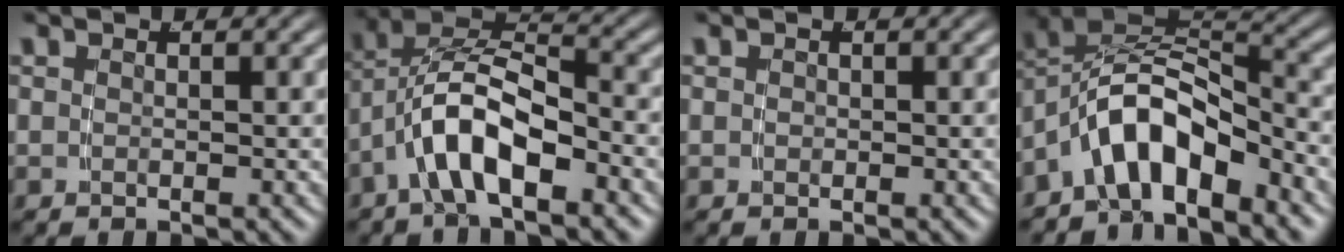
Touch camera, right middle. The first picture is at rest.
{"total": 7.7, "force": [-0.6, 5.2, 5.6], "torque": [-0.118, -0.013, -0.014]}
{"total": 0.0}
{"total": 9.8, "force": [-2.0, 7.2, 6.3], "torque": [-0.125, -0.010, -0.037]}